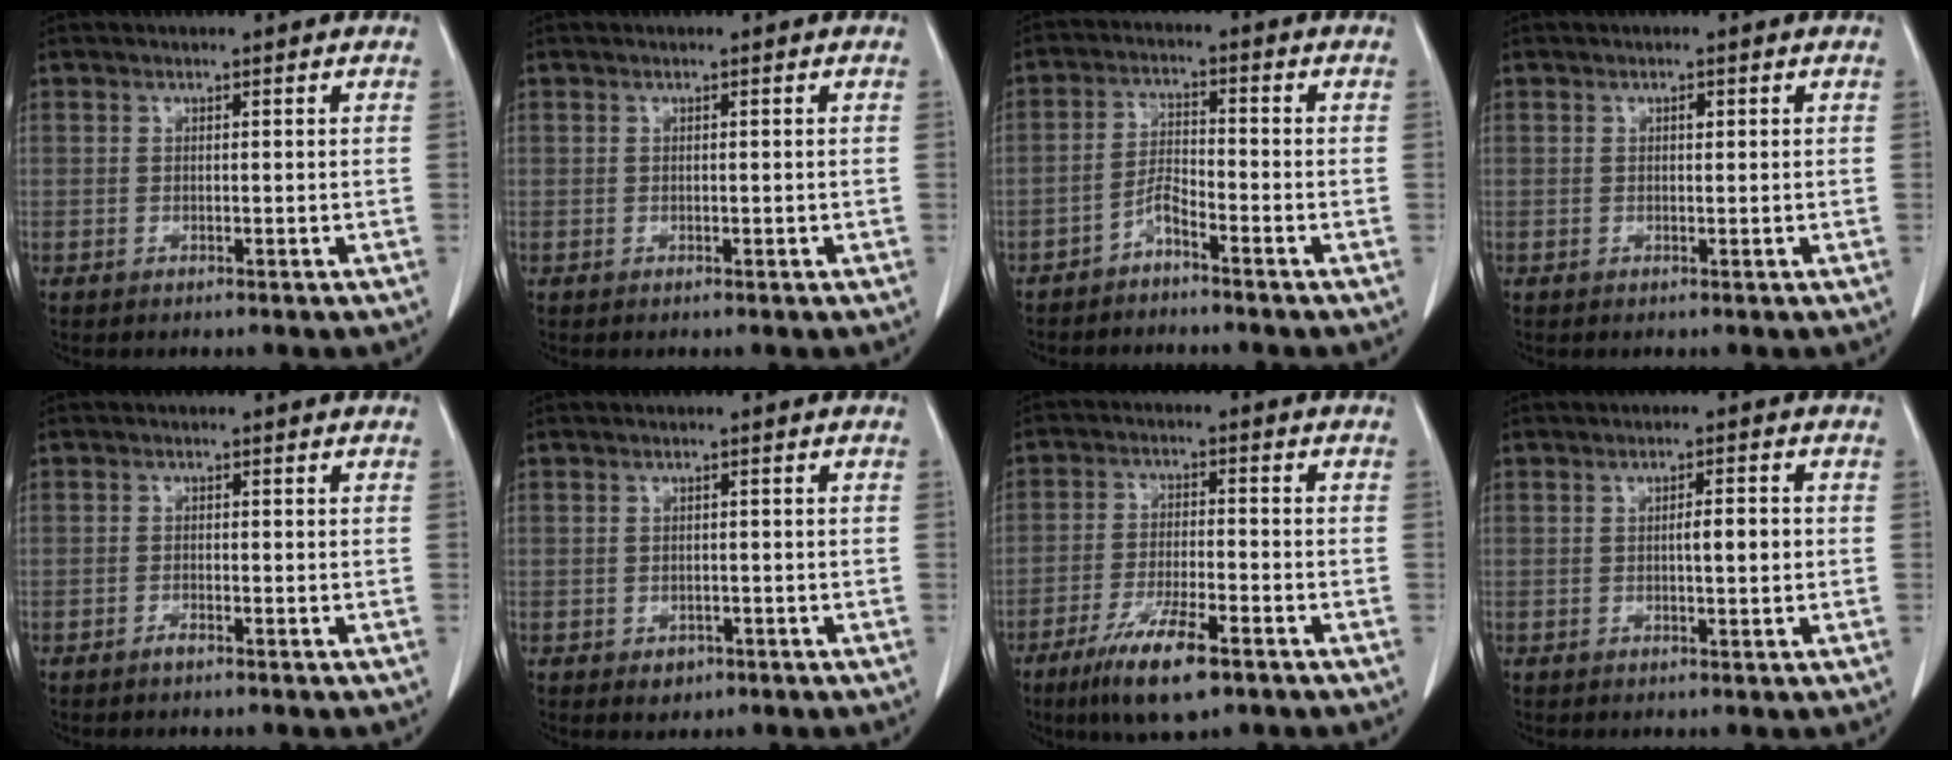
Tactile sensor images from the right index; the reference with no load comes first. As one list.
[{"total": 0.0}, {"total": 3.2, "force": [-2.7, 0.4, 1.7], "torque": [-0.034, 0.002, -0.054]}, {"total": 0.7, "force": [0.2, 0.4, 0.6], "torque": [-0.011, 0.001, 0.003]}, {"total": 0.8, "force": [-0.7, 0.1, 0.4], "torque": [-0.009, 0.001, -0.011]}, {"total": 2.0, "force": [-1.0, 1.6, 0.7], "torque": [-0.004, 0.004, -0.006]}, {"total": 9.7, "force": [-6.0, 1.7, 7.5], "torque": [-0.142, -0.019, -0.102]}, {"total": 3.1, "force": [-0.1, 0.5, 3.0], "torque": [-0.050, 0.001, -0.001]}]